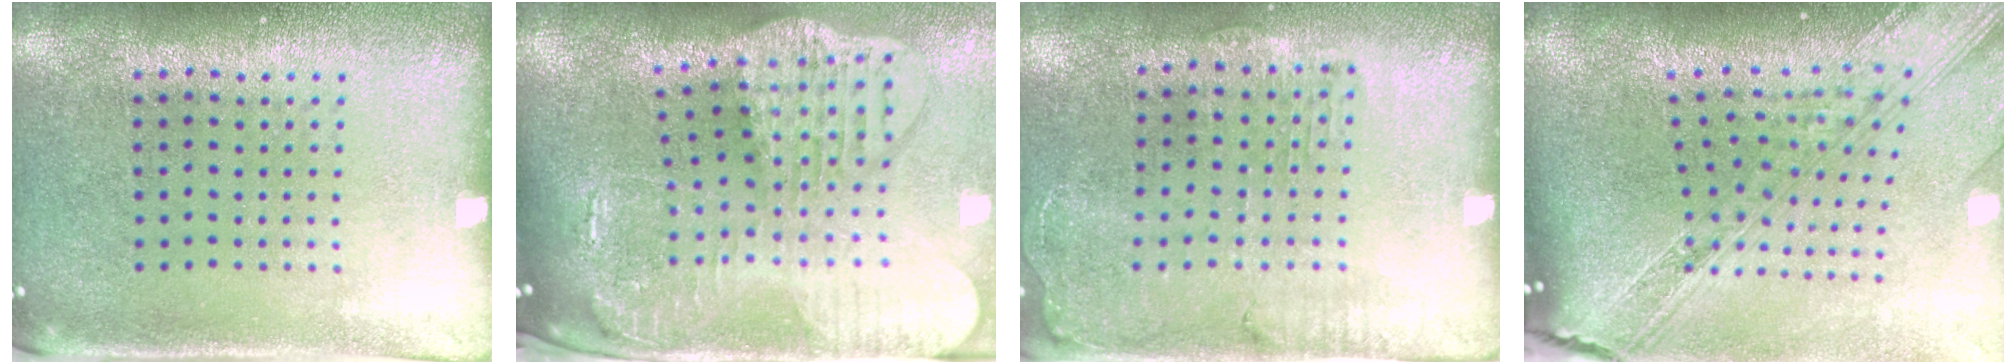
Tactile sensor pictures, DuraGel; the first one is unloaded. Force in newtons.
{"total": 4.4, "press": 3.3, "slide": 2.9}
{"total": 1.6, "press": 1.5, "slide": 0.5}
{"total": 4.1, "press": 2.9, "slide": 2.9}